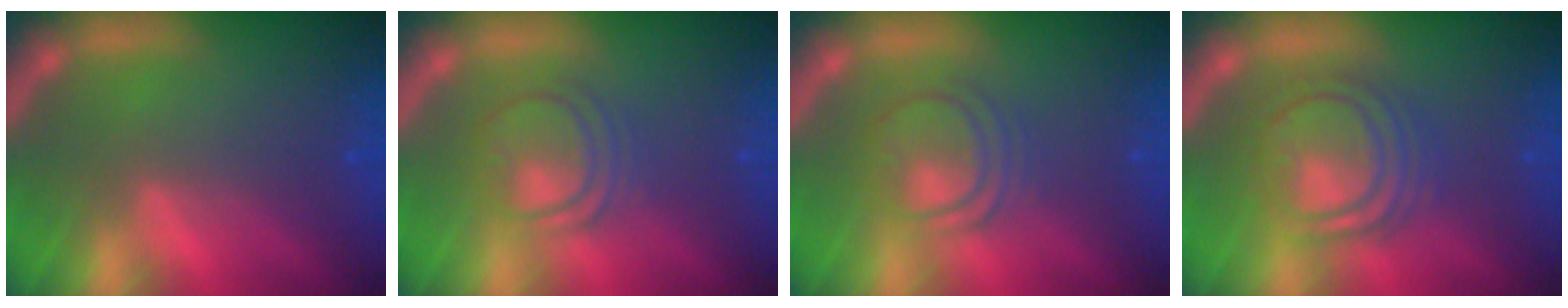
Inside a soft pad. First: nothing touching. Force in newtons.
{"total": 4.5}
{"total": 4.5}
{"total": 7.1}